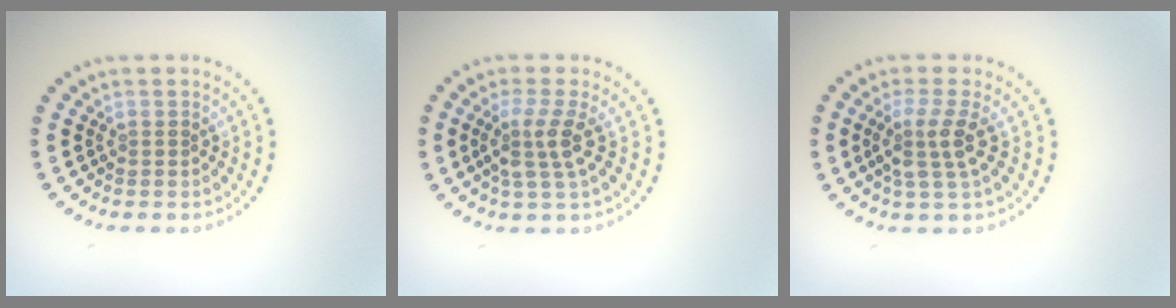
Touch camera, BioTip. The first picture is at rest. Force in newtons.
{"total": 2.8, "press": 2.2, "slide": 1.7}
{"total": 2.9, "press": 2.3, "slide": 1.7}